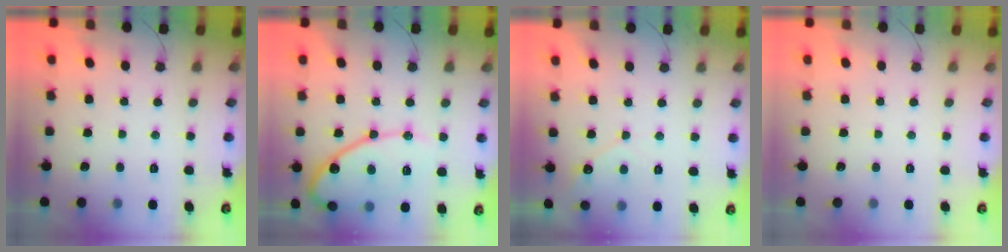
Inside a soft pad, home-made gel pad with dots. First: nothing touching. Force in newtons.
{"total": 15.4, "press": 15.3, "slide": 1.3}
{"total": 4.0, "press": 4.0, "slide": 0.2}
{"total": 0.0}